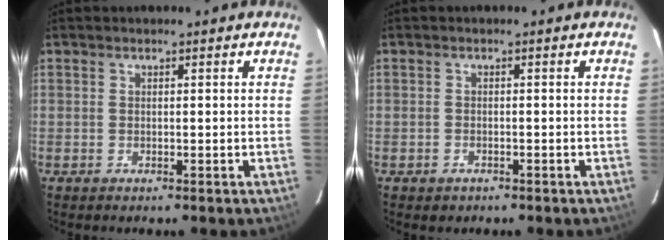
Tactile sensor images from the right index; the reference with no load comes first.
{"total": 1.4, "force": [-0.8, 1.1, 0.2], "torque": [-0.007, 0.002, -0.008]}